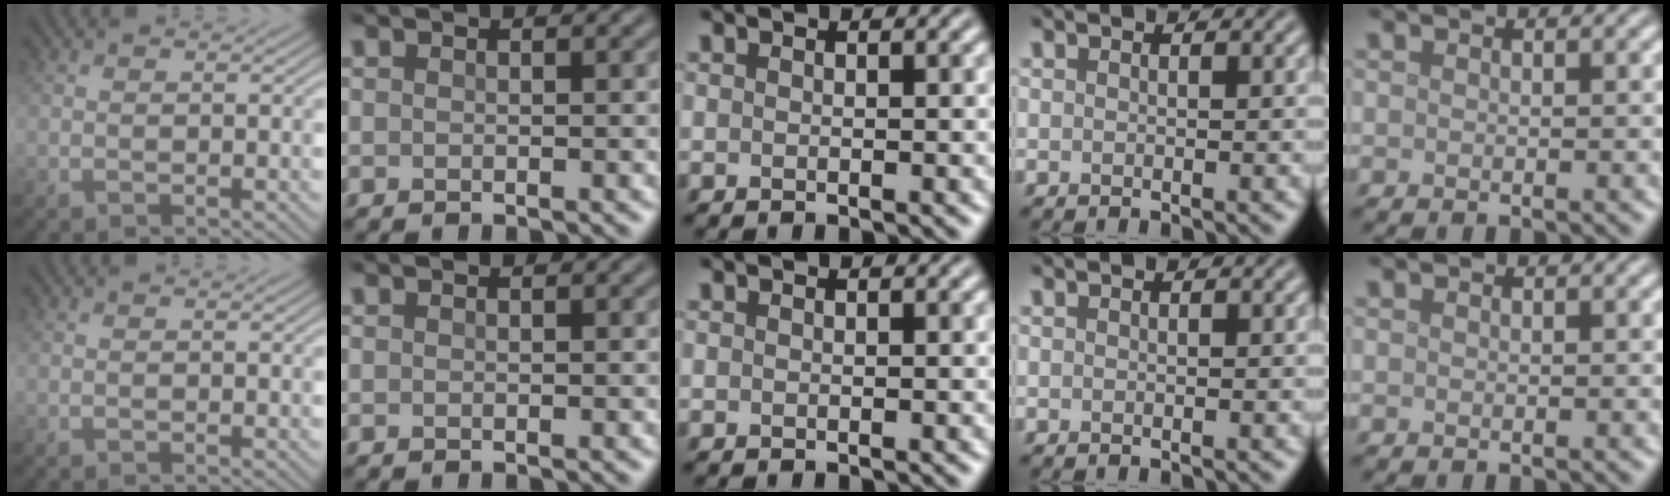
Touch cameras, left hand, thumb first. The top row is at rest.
{}